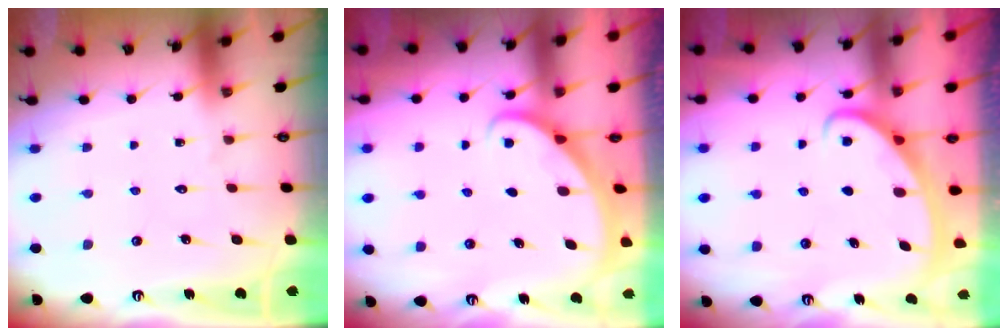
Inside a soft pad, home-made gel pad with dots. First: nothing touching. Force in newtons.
{"total": 2.0, "press": 2.0, "slide": 0.1}
{"total": 2.8, "press": 2.8, "slide": 0.4}